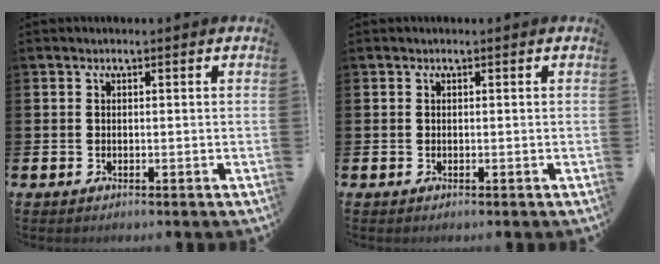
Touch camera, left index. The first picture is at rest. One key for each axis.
{"total": 0.0}